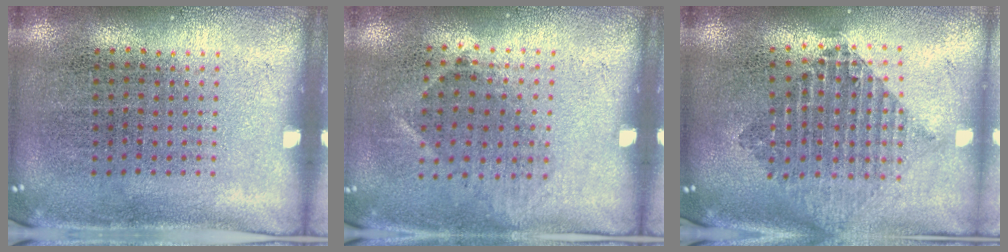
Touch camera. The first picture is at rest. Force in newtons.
{"total": 1.1, "press": 0.9, "slide": 0.7}
{"total": 2.1, "press": 1.7, "slide": 1.2}